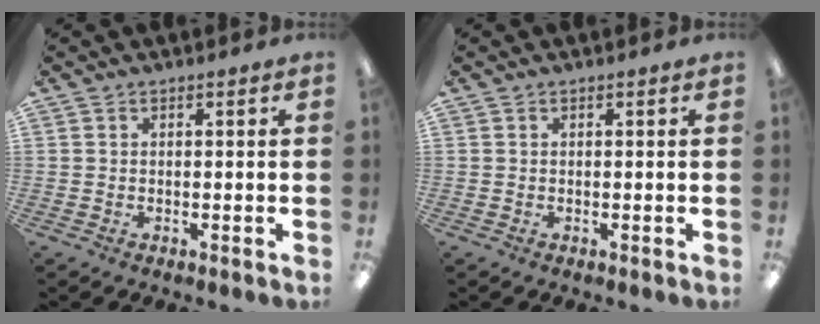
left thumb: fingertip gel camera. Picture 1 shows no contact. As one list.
[{"total": 0.0}]